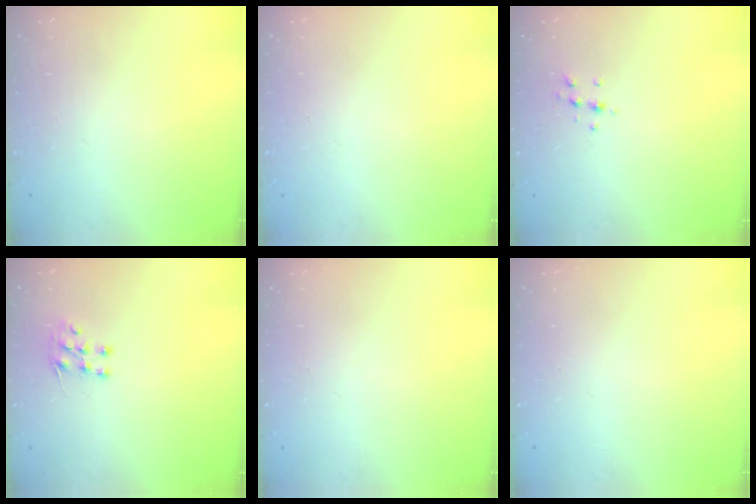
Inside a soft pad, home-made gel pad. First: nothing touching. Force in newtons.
{"total": 0.0}
{"total": 5.8, "press": 5.7, "slide": 1.2}
{"total": 6.7, "press": 6.5, "slide": 1.4}
{"total": 0.0}
{"total": 0.0}